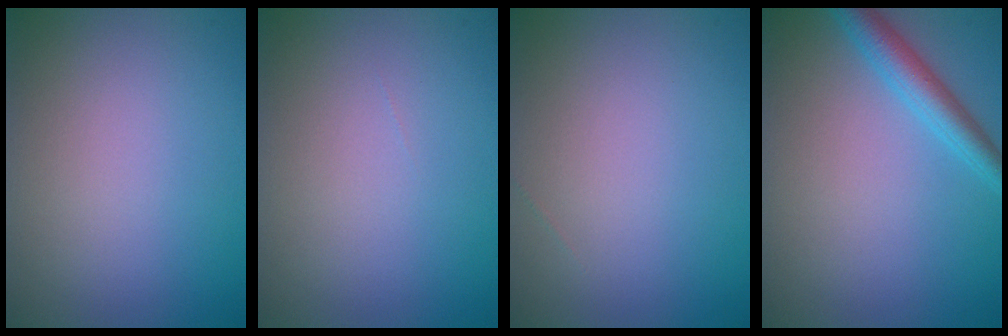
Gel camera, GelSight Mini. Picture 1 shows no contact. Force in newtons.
{"total": 0.0}
{"total": 0.0}
{"total": 3.1, "press": 3.1, "slide": 0.1}